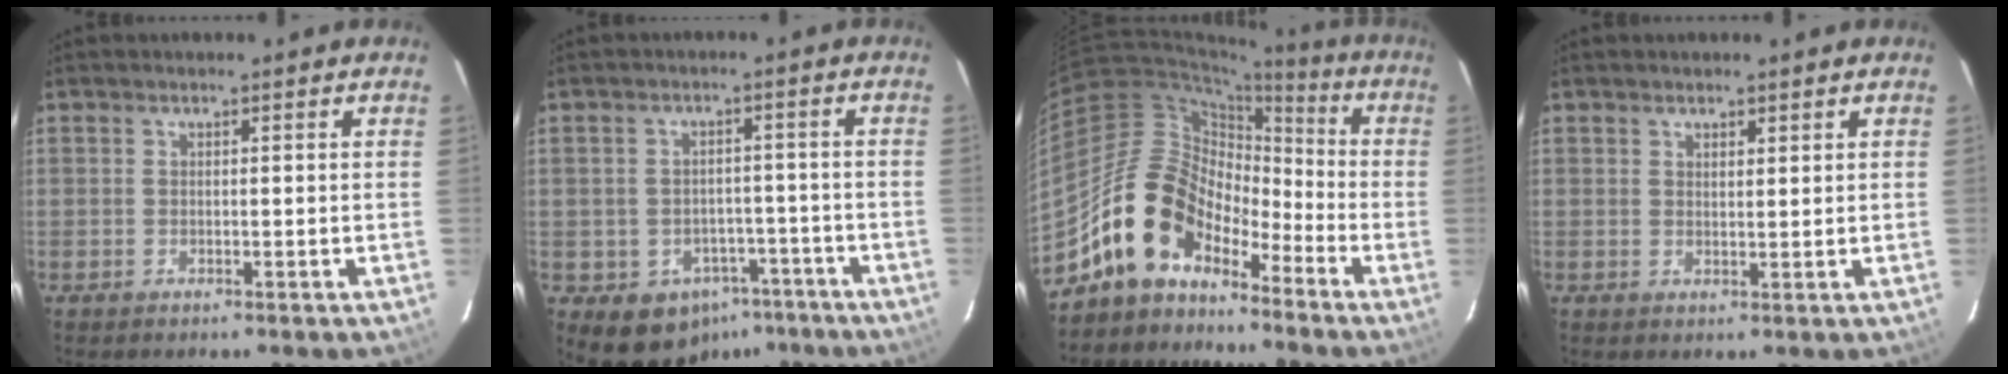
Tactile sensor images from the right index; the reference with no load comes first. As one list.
[{"total": 9.4, "force": [-5.6, 7.1, 2.6], "torque": [-0.056, 0.027, -0.051]}, {"total": 13.4, "force": [-9.9, 7.2, 5.6], "torque": [-0.096, 0.027, -0.181]}, {"total": 1.5, "force": [1.3, 0.7, 0.6], "torque": [-0.007, 0.001, 0.021]}]